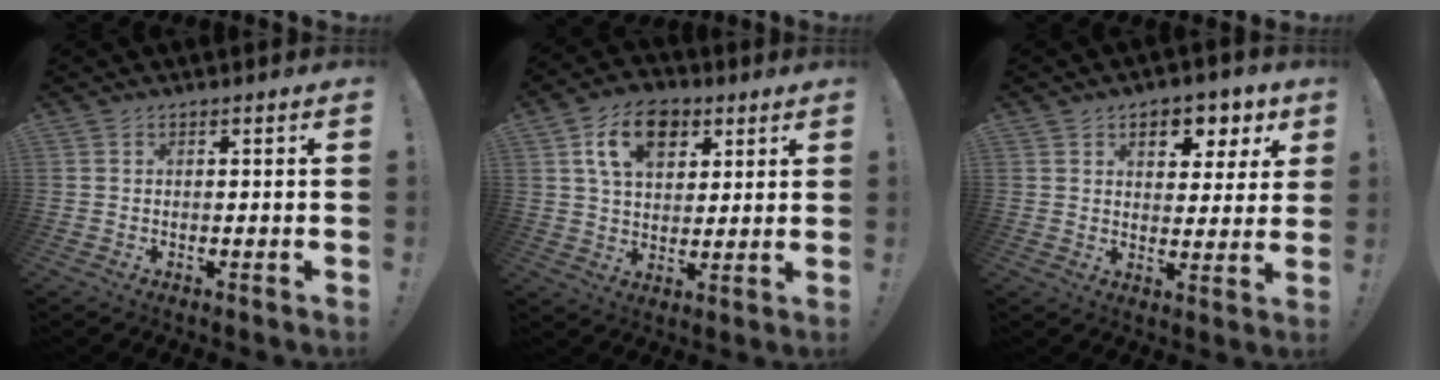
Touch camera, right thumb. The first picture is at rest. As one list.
[{"total": 13.1, "force": [5.9, 8.9, 7.6], "torque": [-0.113, -0.009, 0.109]}, {"total": 8.1, "force": [4.0, 5.3, 4.7], "torque": [-0.054, -0.022, 0.071]}]